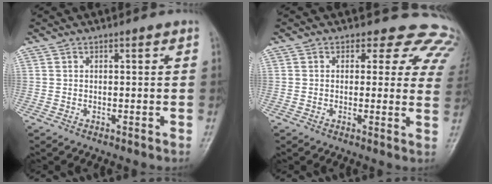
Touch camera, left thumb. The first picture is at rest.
{"total": 12.2, "force": [8.7, 7.3, 4.4], "torque": [0.006, -0.024, 0.061]}